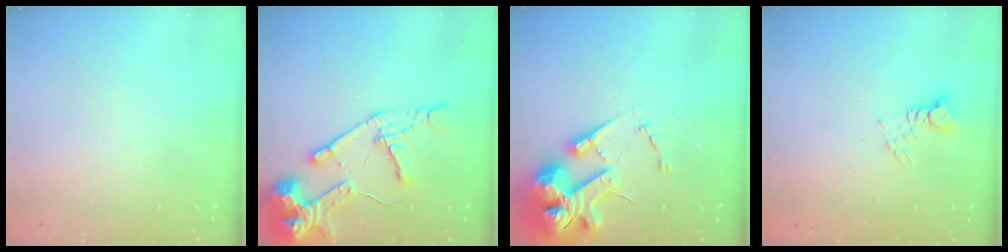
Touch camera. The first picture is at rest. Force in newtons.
{"total": 16.9, "press": 16.9, "slide": 1.8}
{"total": 19.0, "press": 18.8, "slide": 2.9}
{"total": 3.0, "press": 3.0, "slide": 0.4}